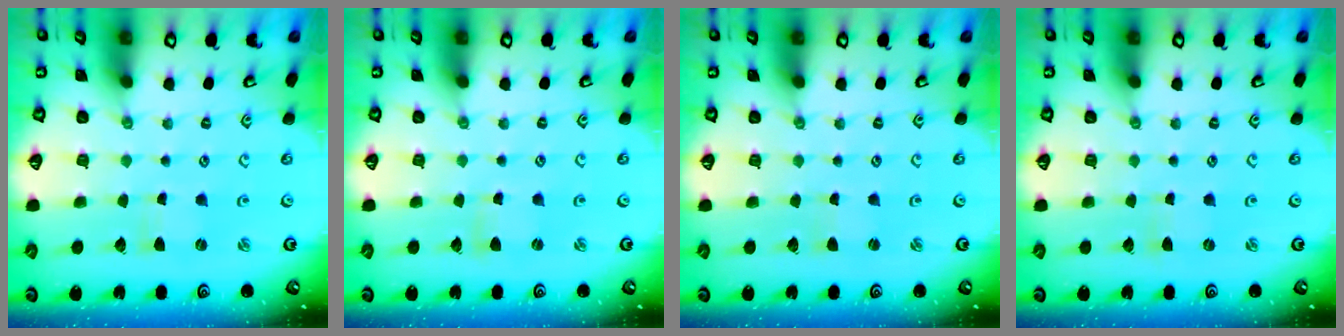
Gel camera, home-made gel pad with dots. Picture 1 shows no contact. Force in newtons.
{"total": 0.6, "press": 0.6, "slide": 0.1}
{"total": 0.0}
{"total": 0.0}